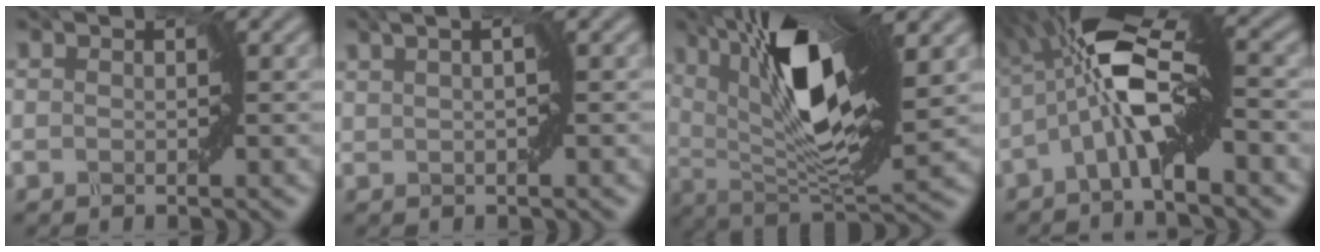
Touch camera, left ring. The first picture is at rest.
{"total": 0.8, "force": [0.3, -0.6, 0.4], "torque": [-0.018, -0.002, 0.013]}
{"total": 10.3, "force": [4.4, 2.1, 9.1], "torque": [-0.157, -0.004, 0.084]}
{"total": 7.8, "force": [-0.6, 1.7, 7.6], "torque": [-0.158, 0.012, -0.025]}